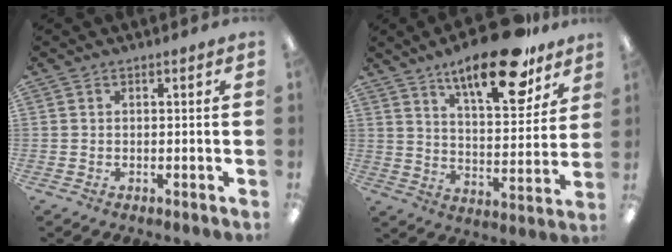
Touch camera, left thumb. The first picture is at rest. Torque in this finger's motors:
{"motor_torque": [0.31, 0.31, 1.55, -1.21, 0.29]}